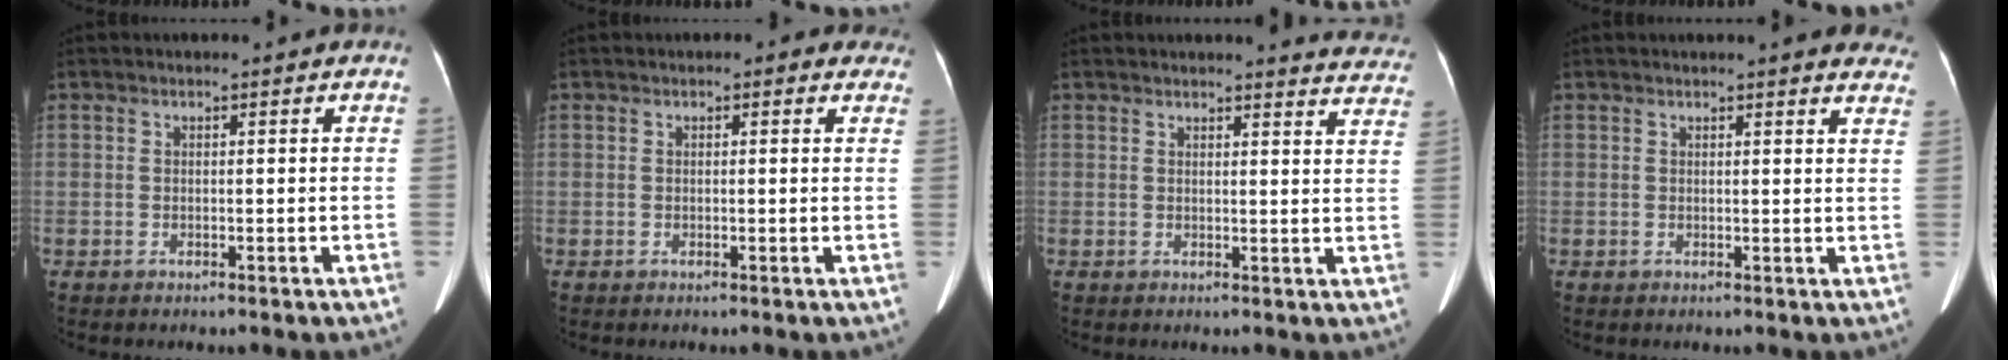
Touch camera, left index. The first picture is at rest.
{"total": 2.1, "force": [1.5, 1.2, 0.9], "torque": [0.005, 0.008, 0.005]}
{"total": 10.1, "force": [9.9, 1.2, 1.2], "torque": [0.019, -0.049, 0.075]}
{"total": 12.8, "force": [11.9, 2.3, 4.3], "torque": [-0.022, -0.007, 0.111]}